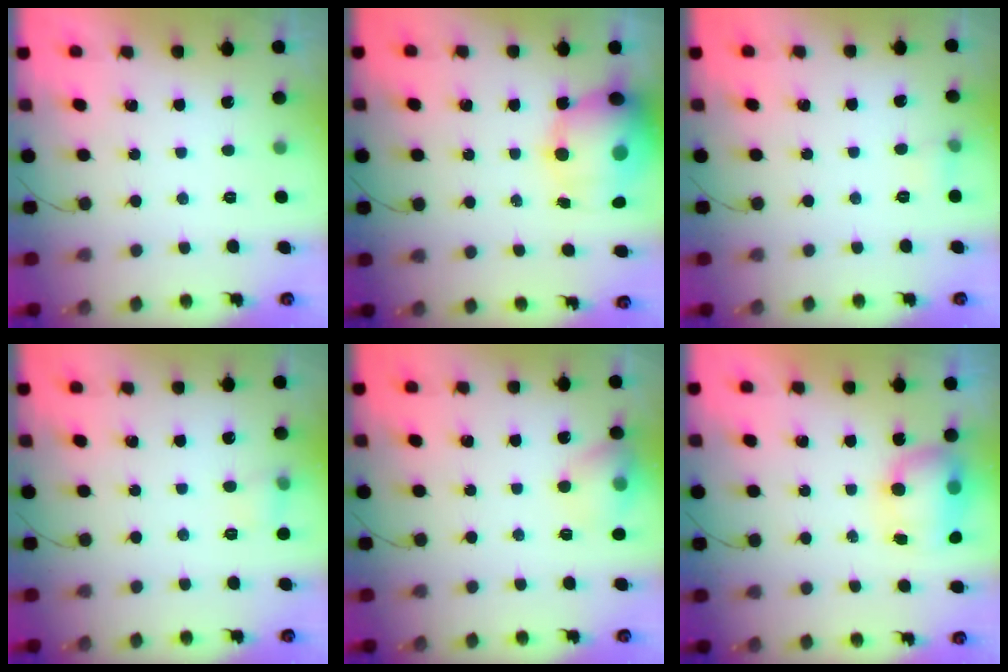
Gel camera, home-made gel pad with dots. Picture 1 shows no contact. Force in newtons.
{"total": 17.8, "press": 17.3, "slide": 4.0}
{"total": 4.7, "press": 4.5, "slide": 1.5}
{"total": 5.2, "press": 4.9, "slide": 1.5}
{"total": 10.6, "press": 10.5, "slide": 1.6}
{"total": 11.8, "press": 9.4, "slide": 7.2}